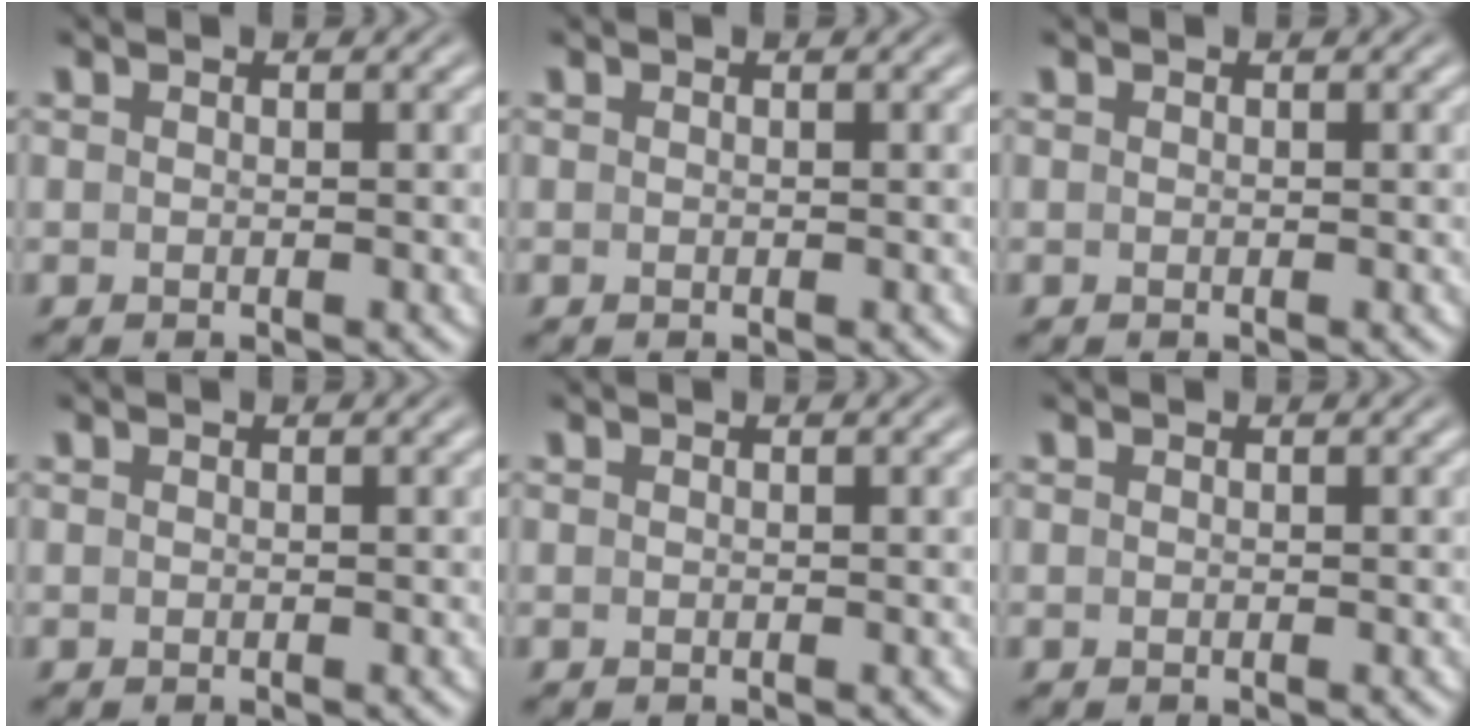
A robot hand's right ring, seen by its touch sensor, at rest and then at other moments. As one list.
[{"total": 0.0}, {"total": 0.0}, {"total": 0.0}, {"total": 0.0}, {"total": 0.0}]